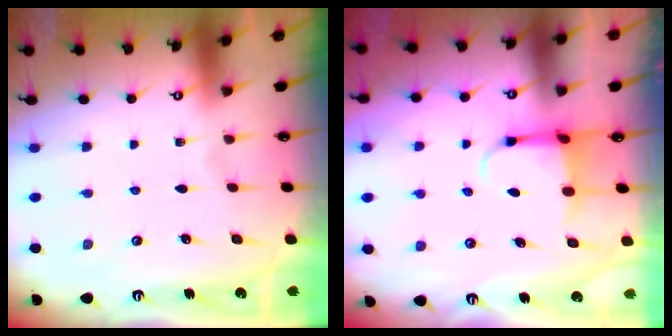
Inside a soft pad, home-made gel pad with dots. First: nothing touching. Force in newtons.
{"total": 4.0, "press": 3.9, "slide": 1.1}